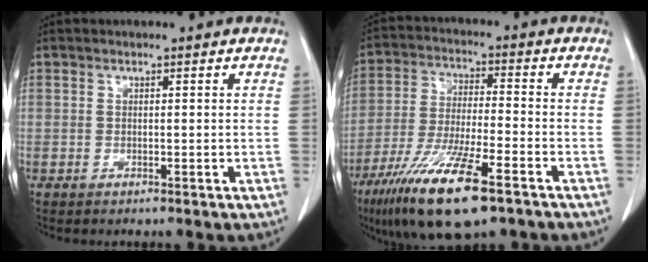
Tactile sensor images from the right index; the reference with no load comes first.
{"total": 15.4, "force": [-9.4, 2.3, 12.0], "torque": [-0.242, -0.038, -0.169]}